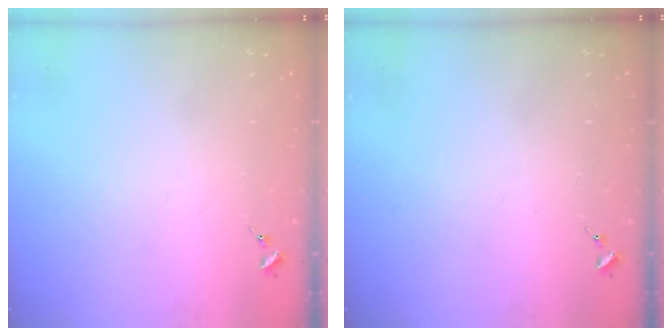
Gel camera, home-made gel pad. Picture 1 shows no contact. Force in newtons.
{"total": 0.0}